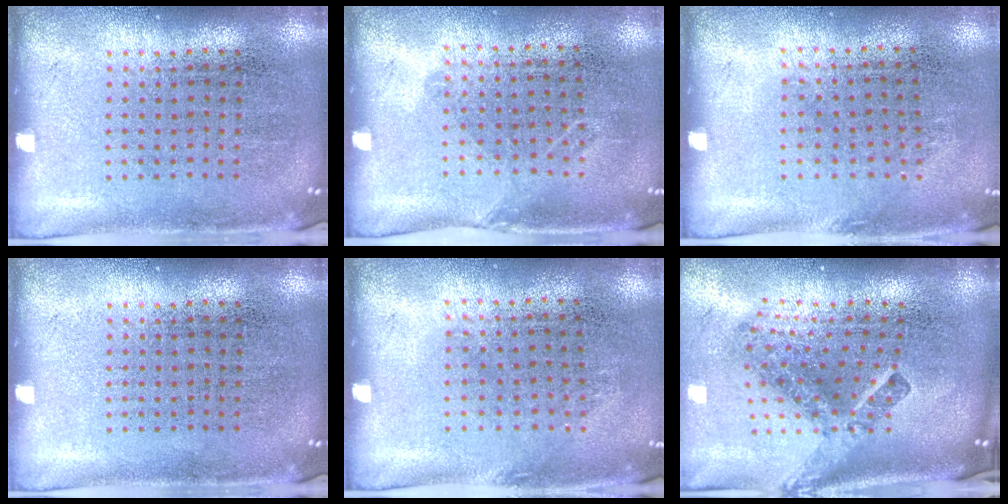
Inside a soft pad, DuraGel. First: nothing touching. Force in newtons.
{"total": 1.0, "press": 0.7, "slide": 0.7}
{"total": 0.9, "press": 0.7, "slide": 0.6}
{"total": 0.0}
{"total": 0.9, "press": 0.7, "slide": 0.6}
{"total": 2.9, "press": 1.8, "slide": 2.3}